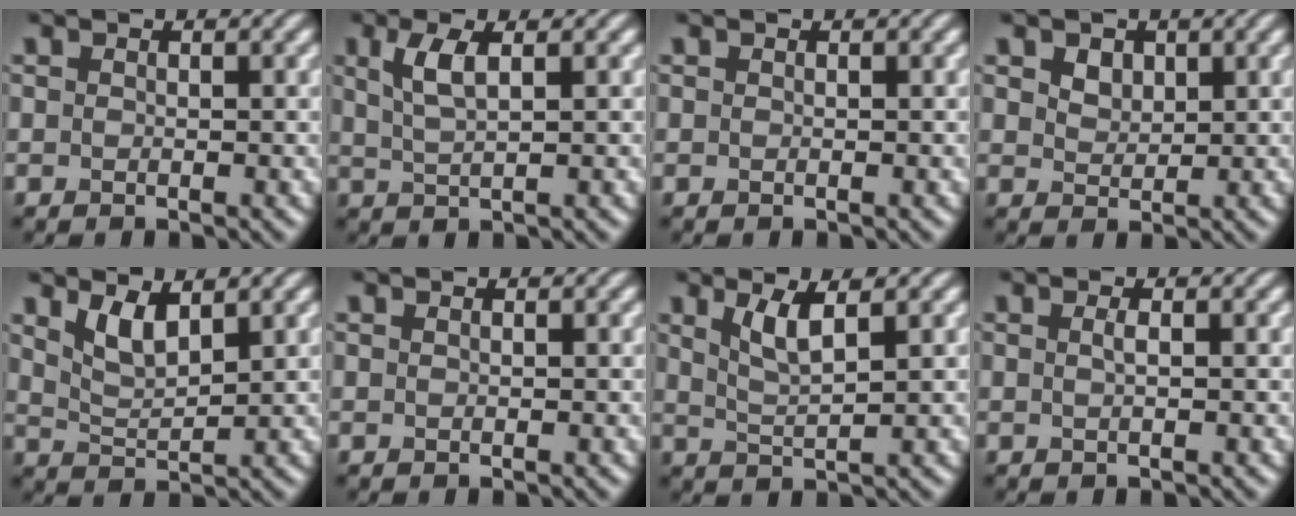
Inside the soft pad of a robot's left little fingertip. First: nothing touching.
{"total": 2.9, "force": [1.1, 0.9, 2.6], "torque": [-0.054, 0.002, 0.024]}
{"total": 0.0}
{"total": 1.9, "force": [1.1, 1.3, 0.9], "torque": [-0.018, 0.000, 0.015]}
{"total": 3.0, "force": [1.9, 0.9, 2.1], "torque": [-0.047, -0.009, 0.042]}
{"total": 0.0}
{"total": 2.8, "force": [1.4, 0.6, 2.4], "torque": [-0.048, -0.004, 0.031]}
{"total": 0.9, "force": [0.1, 0.2, 0.8], "torque": [-0.016, 0.005, 0.001]}